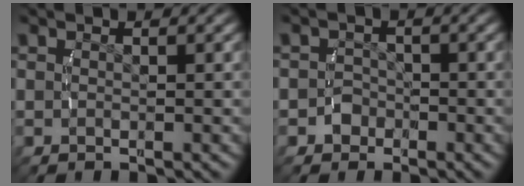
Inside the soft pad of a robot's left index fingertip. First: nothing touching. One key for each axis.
{"total": 1.9, "fx": -1.2, "fy": 1.5, "fz": 0.1, "tx": 0.001, "ty": -0.009, "tz": -0.018}